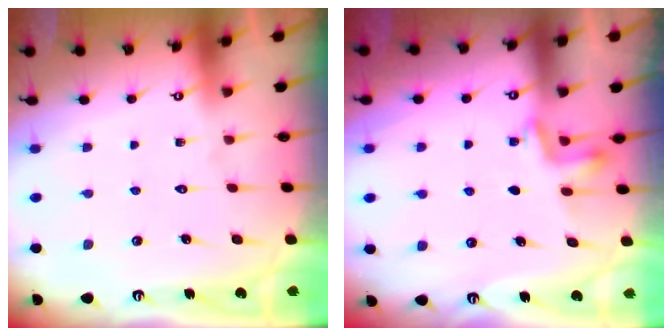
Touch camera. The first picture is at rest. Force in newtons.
{"total": 3.5, "press": 3.5, "slide": 0.3}